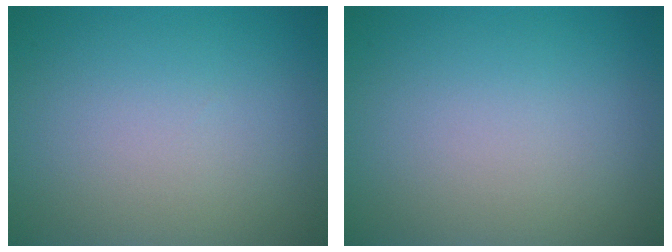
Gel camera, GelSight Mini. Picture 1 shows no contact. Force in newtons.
{"total": 0.0}